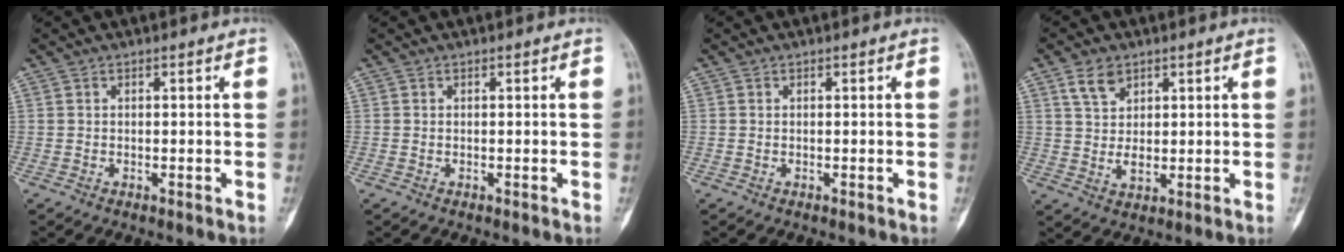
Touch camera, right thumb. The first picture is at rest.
{"total": 0.0}
{"total": 0.0}
{"total": 6.2, "force": [3.2, 4.1, 3.4], "torque": [-0.049, -0.021, 0.065]}